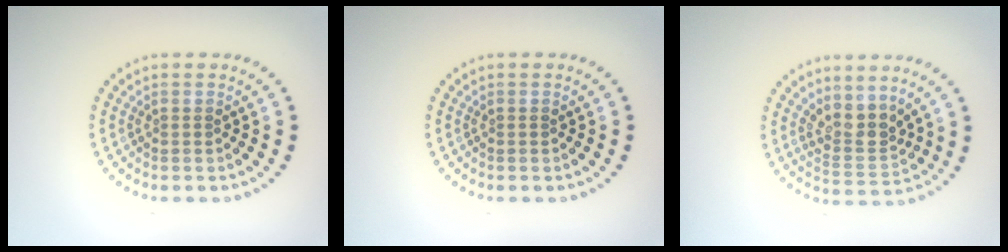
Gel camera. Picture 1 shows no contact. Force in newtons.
{"total": 0.0}
{"total": 3.1, "press": 2.4, "slide": 1.9}